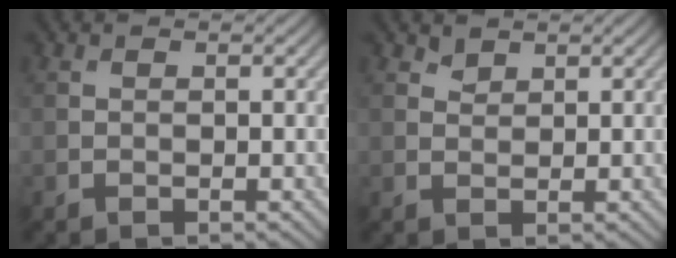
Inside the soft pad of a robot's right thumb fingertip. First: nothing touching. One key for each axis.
{"total": 1.2, "fx": 1.1, "fy": 0.5, "fz": 0.3, "tx": -0.006, "ty": -0.003, "tz": 0.024}